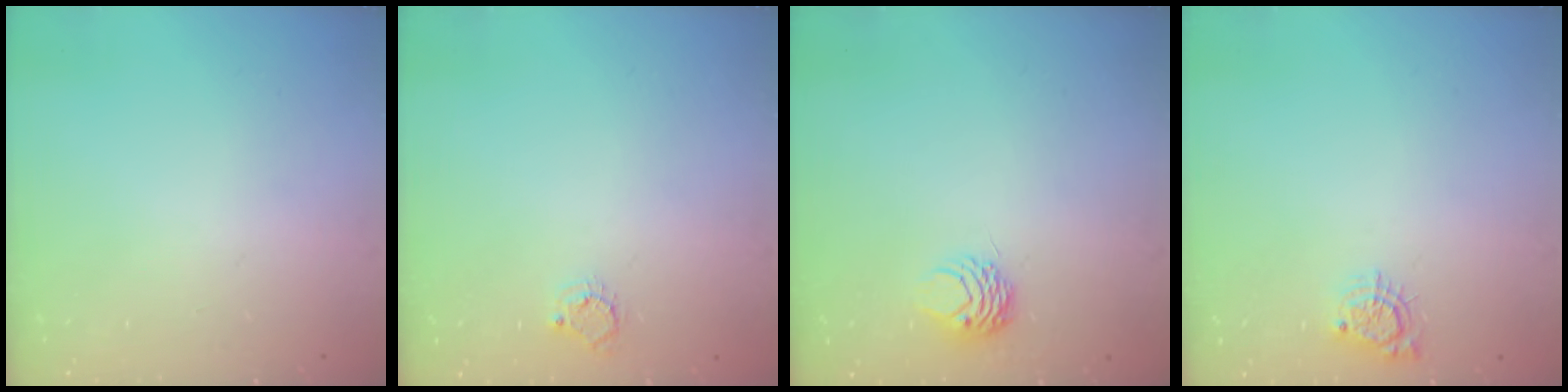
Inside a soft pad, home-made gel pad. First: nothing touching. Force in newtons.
{"total": 4.4, "press": 4.4, "slide": 0.4}
{"total": 4.2, "press": 4.2, "slide": 0.5}
{"total": 5.5, "press": 5.5, "slide": 0.4}